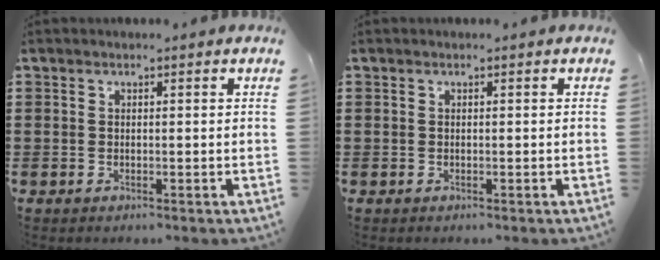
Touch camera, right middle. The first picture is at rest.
{"total": 0.0}